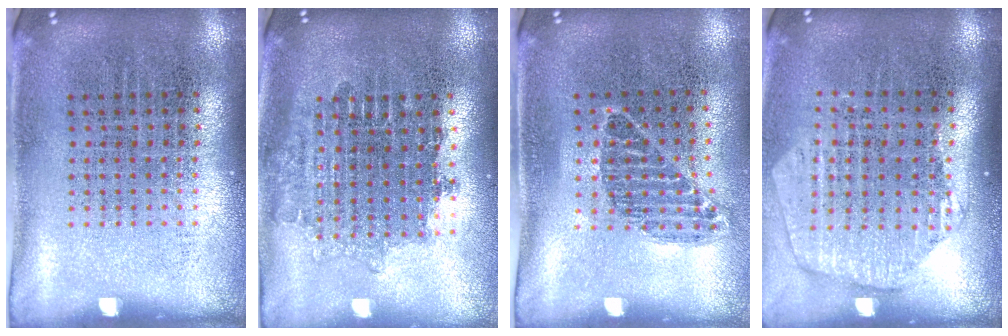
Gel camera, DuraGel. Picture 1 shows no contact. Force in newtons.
{"total": 1.7, "press": 1.4, "slide": 1.0}
{"total": 0.9, "press": 0.8, "slide": 0.5}
{"total": 1.6, "press": 1.5, "slide": 0.7}